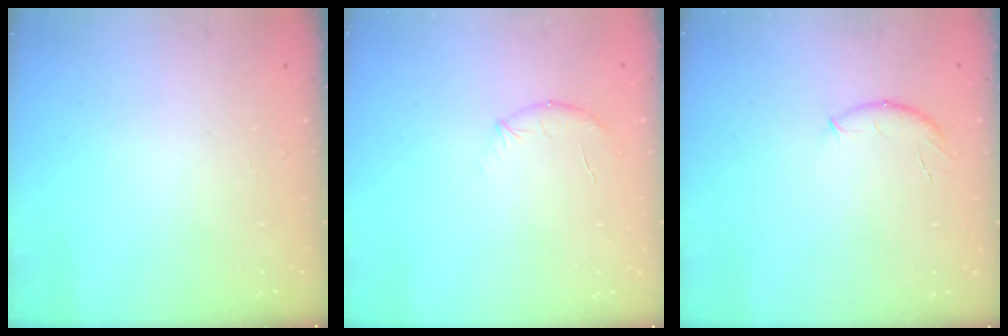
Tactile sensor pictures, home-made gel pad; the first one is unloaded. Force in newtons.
{"total": 8.3, "press": 8.1, "slide": 1.7}
{"total": 6.1, "press": 6.0, "slide": 1.0}